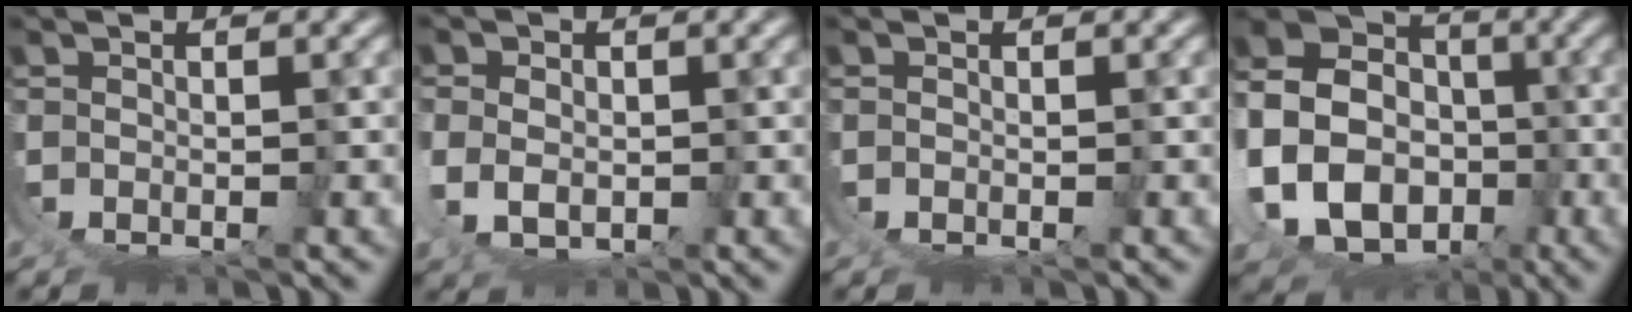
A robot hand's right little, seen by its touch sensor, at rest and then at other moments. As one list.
[{"total": 3.3, "force": [0.0, 2.0, 2.6], "torque": [-0.054, -0.021, 0.016]}, {"total": 0.0}, {"total": 16.5, "force": [-1.2, 13.7, 9.1], "torque": [-0.192, -0.032, -0.027]}]